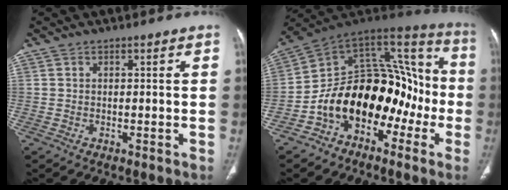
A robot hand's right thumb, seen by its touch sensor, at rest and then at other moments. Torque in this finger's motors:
{"motor_torque": [2.32, 2.69, 1.72, -1.05, 0.18]}